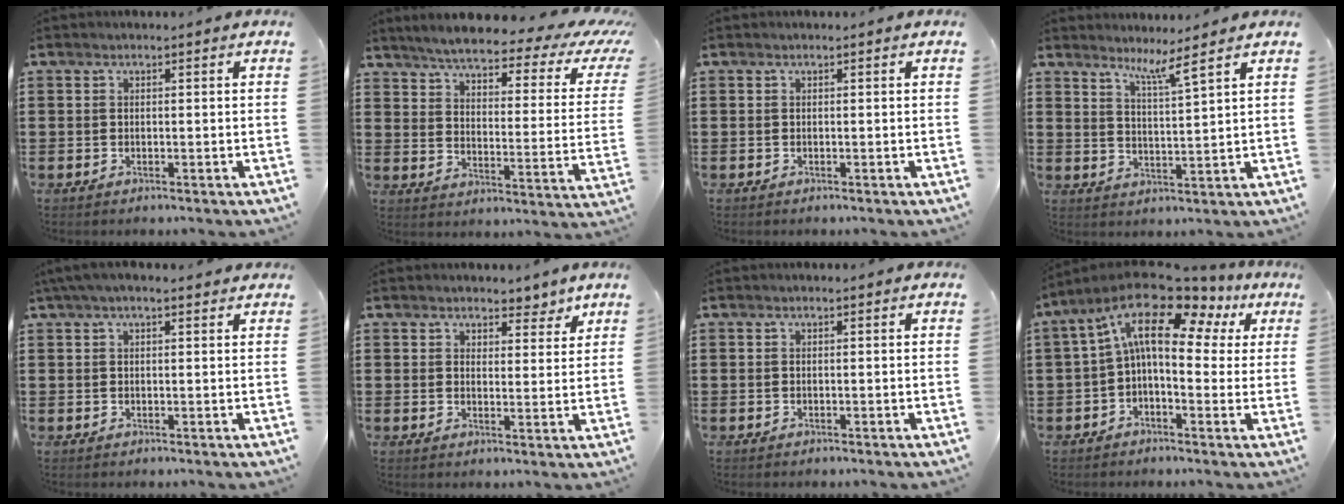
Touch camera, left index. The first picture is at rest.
{"total": 5.2, "force": [4.0, 0.7, 3.3], "torque": [-0.083, -0.027, 0.061]}
{"total": 0.0}
{"total": 4.3, "force": [3.6, -1.0, 2.2], "torque": [-0.046, -0.022, 0.060]}
{"total": 2.7, "force": [1.8, 0.9, 1.9], "torque": [-0.041, 0.007, 0.031]}
{"total": 3.4, "force": [3.0, 1.6, 0.7], "torque": [-0.010, -0.006, 0.050]}
{"total": 0.0}
{"total": 13.6, "force": [6.5, 5.6, 10.6], "torque": [-0.210, -0.029, 0.109]}